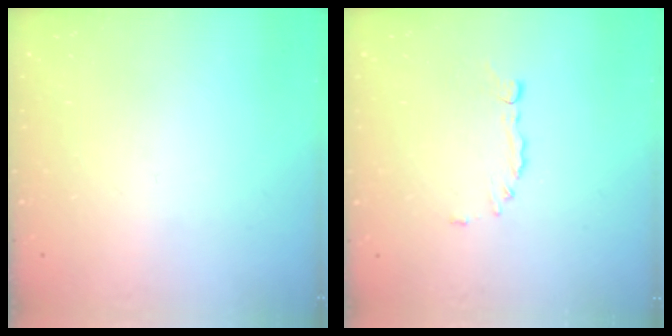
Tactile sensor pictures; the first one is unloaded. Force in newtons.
{"total": 3.0, "press": 2.9, "slide": 0.7}